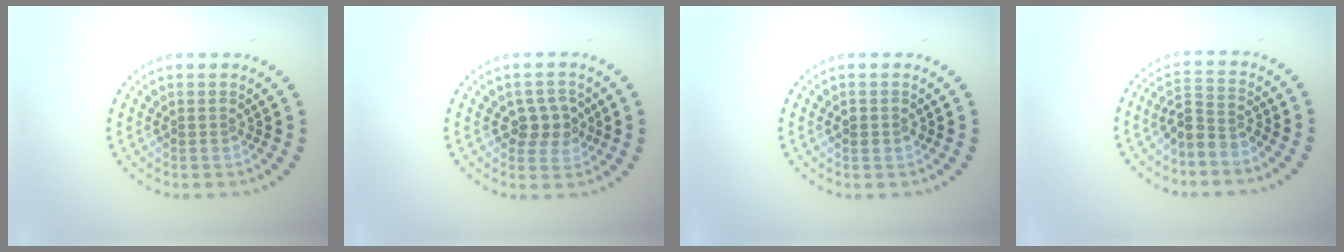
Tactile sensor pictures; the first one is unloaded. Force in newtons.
{"total": 2.6, "press": 2.5, "slide": 0.8}
{"total": 1.0, "press": 1.0, "slide": 0.1}
{"total": 2.7, "press": 2.0, "slide": 1.7}